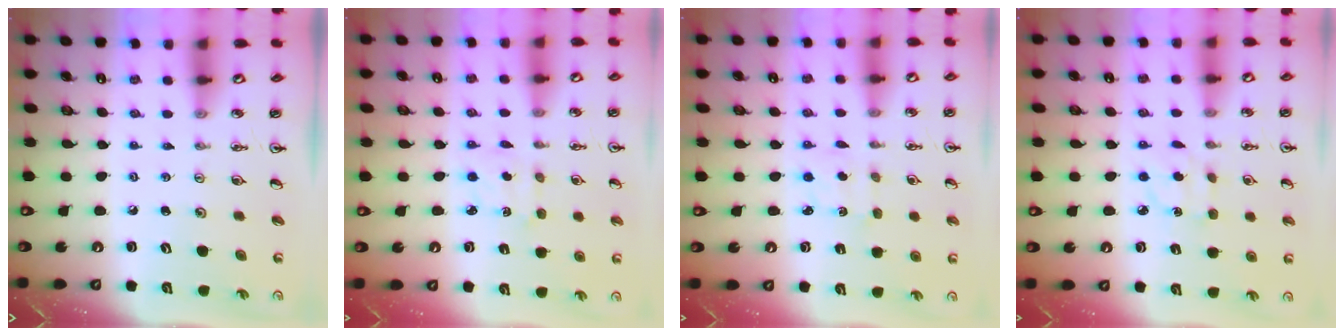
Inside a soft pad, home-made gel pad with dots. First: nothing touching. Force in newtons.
{"total": 2.7, "press": 2.6, "slide": 0.6}
{"total": 1.8, "press": 1.7, "slide": 0.5}
{"total": 5.8, "press": 5.8, "slide": 0.6}